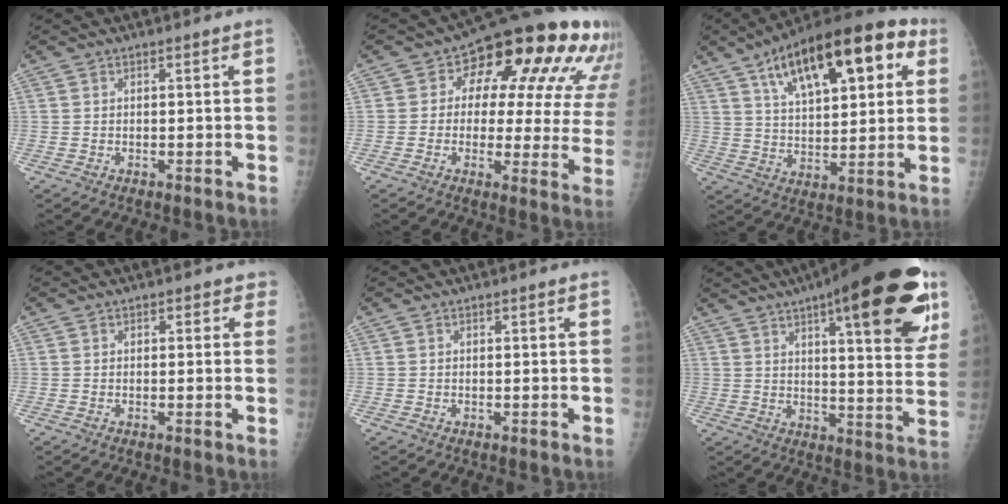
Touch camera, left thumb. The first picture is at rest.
{"total": 20.7, "force": [8.6, 10.1, 15.9], "torque": [-0.159, -0.003, 0.099]}
{"total": 22.6, "force": [9.9, 9.8, 17.8], "torque": [-0.247, 0.000, 0.157]}
{"total": 1.8, "force": [0.8, 1.4, 0.7], "torque": [0.023, 0.001, 0.000]}
{"total": 0.0}
{"total": 26.2, "force": [13.5, 7.1, 21.3], "torque": [-0.270, -0.030, 0.183]}